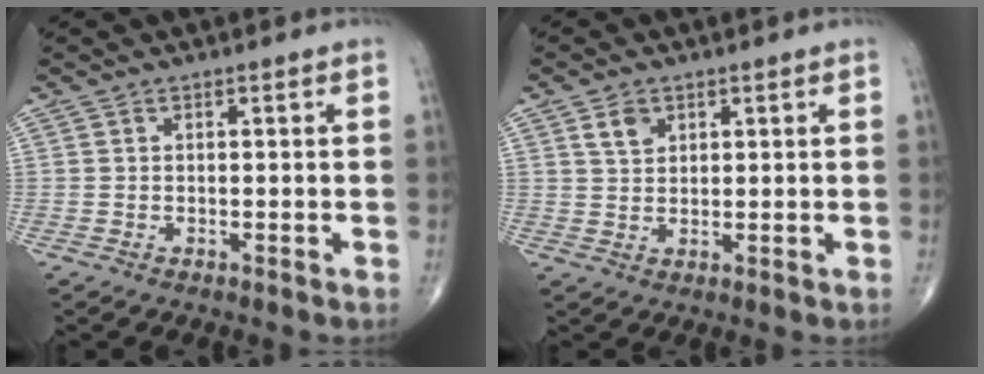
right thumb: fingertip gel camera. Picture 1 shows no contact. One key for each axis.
{"total": 3.5, "fx": 1.9, "fy": 2.3, "fz": 1.7, "tx": -0.020, "ty": -0.010, "tz": 0.037}